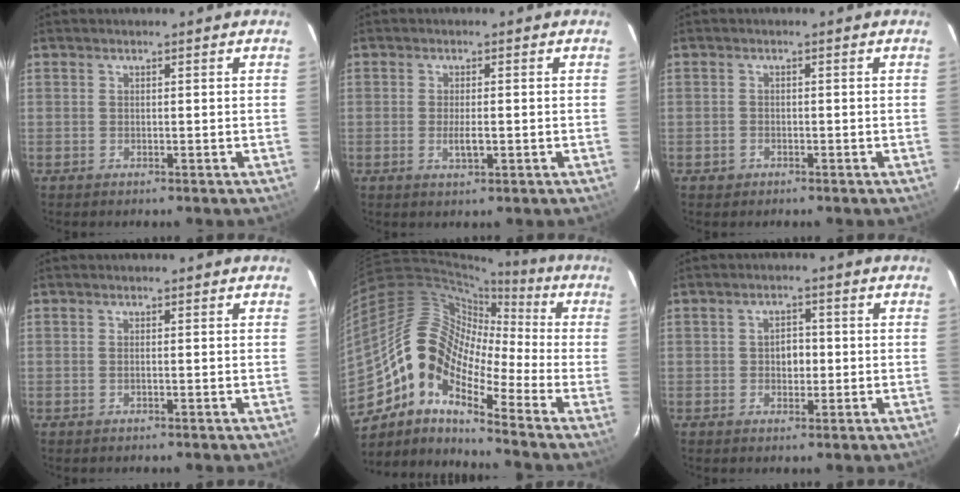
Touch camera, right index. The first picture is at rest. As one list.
[{"total": 2.9, "force": [-0.6, 0.8, 2.7], "torque": [-0.050, -0.006, -0.009]}, {"total": 1.6, "force": [-0.9, 1.3, 0.3], "torque": [-0.007, 0.003, -0.011]}, {"total": 0.6, "force": [-0.2, -0.1, 0.5], "torque": [-0.011, 0.001, -0.004]}, {"total": 14.4, "force": [-6.7, 6.8, 10.9], "torque": [-0.180, 0.009, -0.147]}, {"total": 3.1, "force": [-0.3, 2.4, 2.0], "torque": [-0.032, 0.010, -0.004]}]